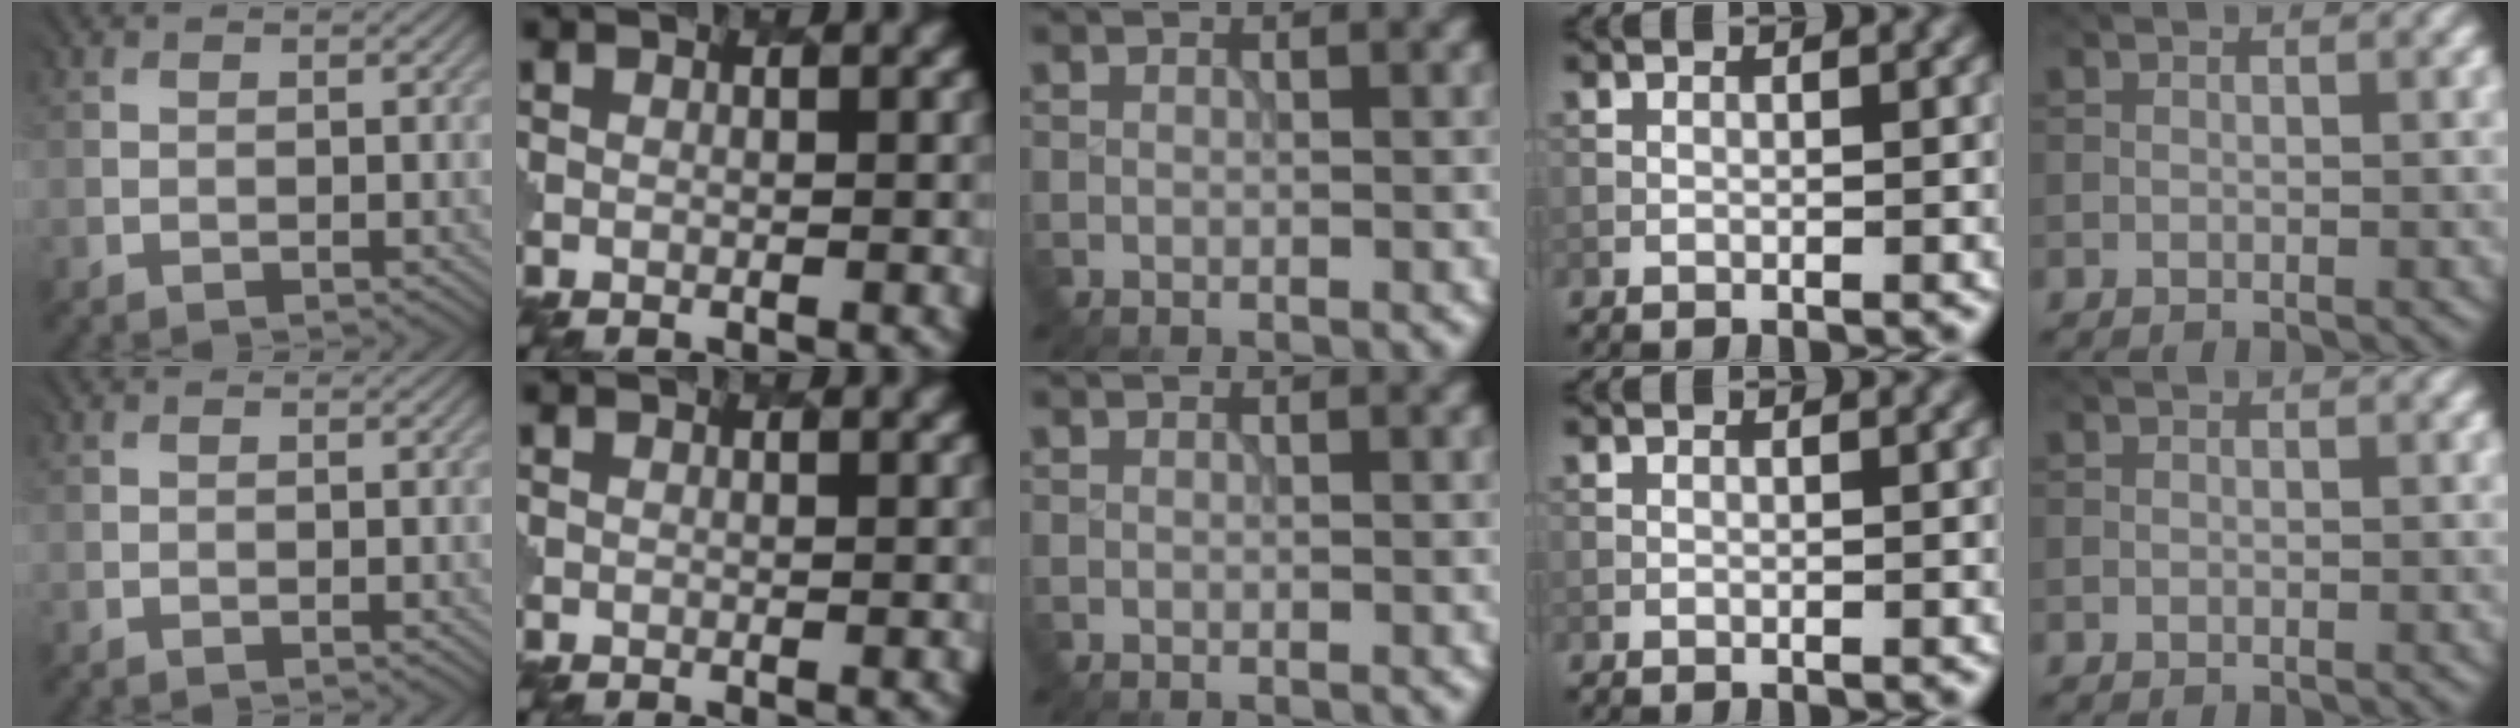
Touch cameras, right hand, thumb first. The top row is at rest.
{}